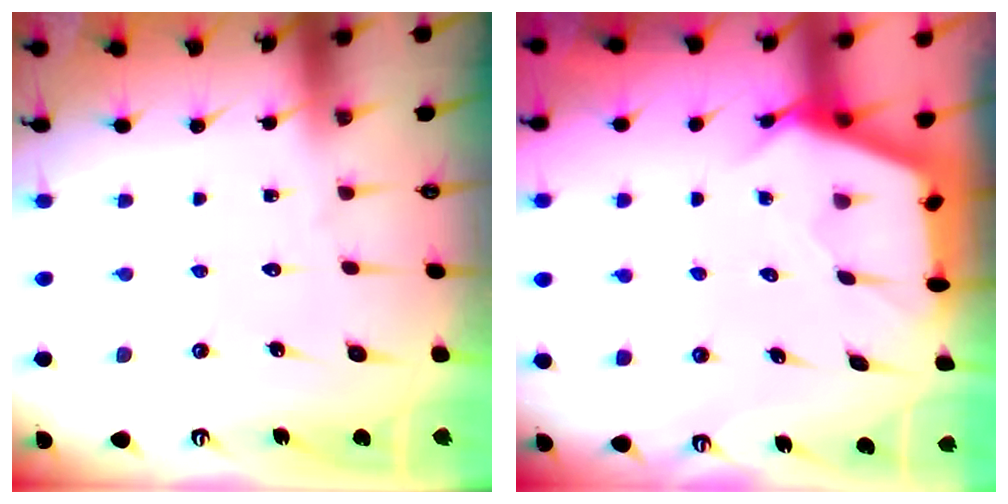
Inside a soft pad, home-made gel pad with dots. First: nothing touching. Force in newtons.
{"total": 2.7, "press": 2.7, "slide": 0.3}